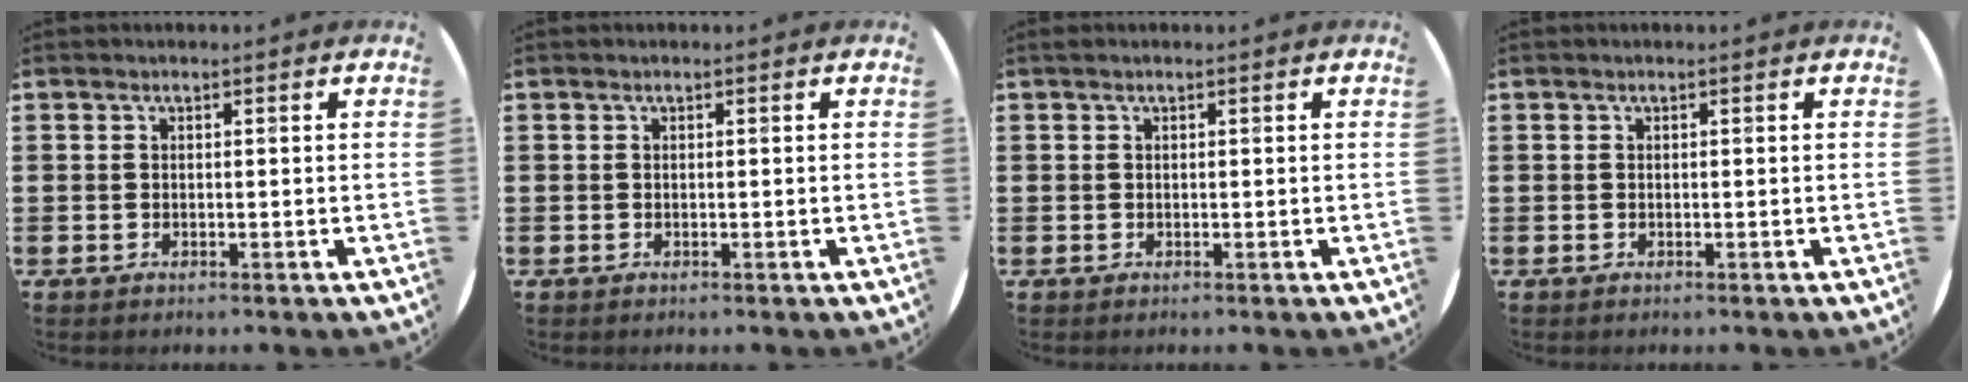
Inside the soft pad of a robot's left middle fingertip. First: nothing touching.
{"total": 0.0}
{"total": 0.0}
{"total": 0.0}